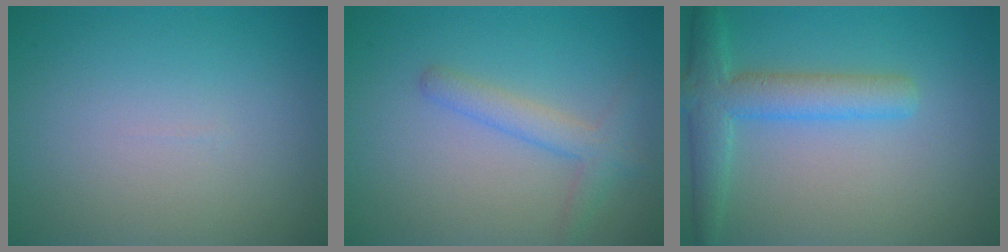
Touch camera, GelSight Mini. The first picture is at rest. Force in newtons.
{"total": 2.5, "press": 2.5, "slide": 0.1}
{"total": 4.6, "press": 4.6, "slide": 0.2}